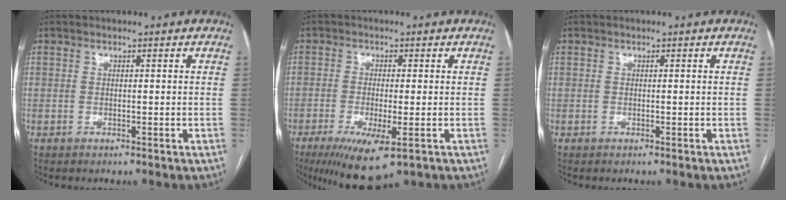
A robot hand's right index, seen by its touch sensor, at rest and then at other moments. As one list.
[{"total": 8.8, "force": [-4.3, 1.8, 7.4], "torque": [-0.128, -0.025, -0.064]}, {"total": 0.0}]